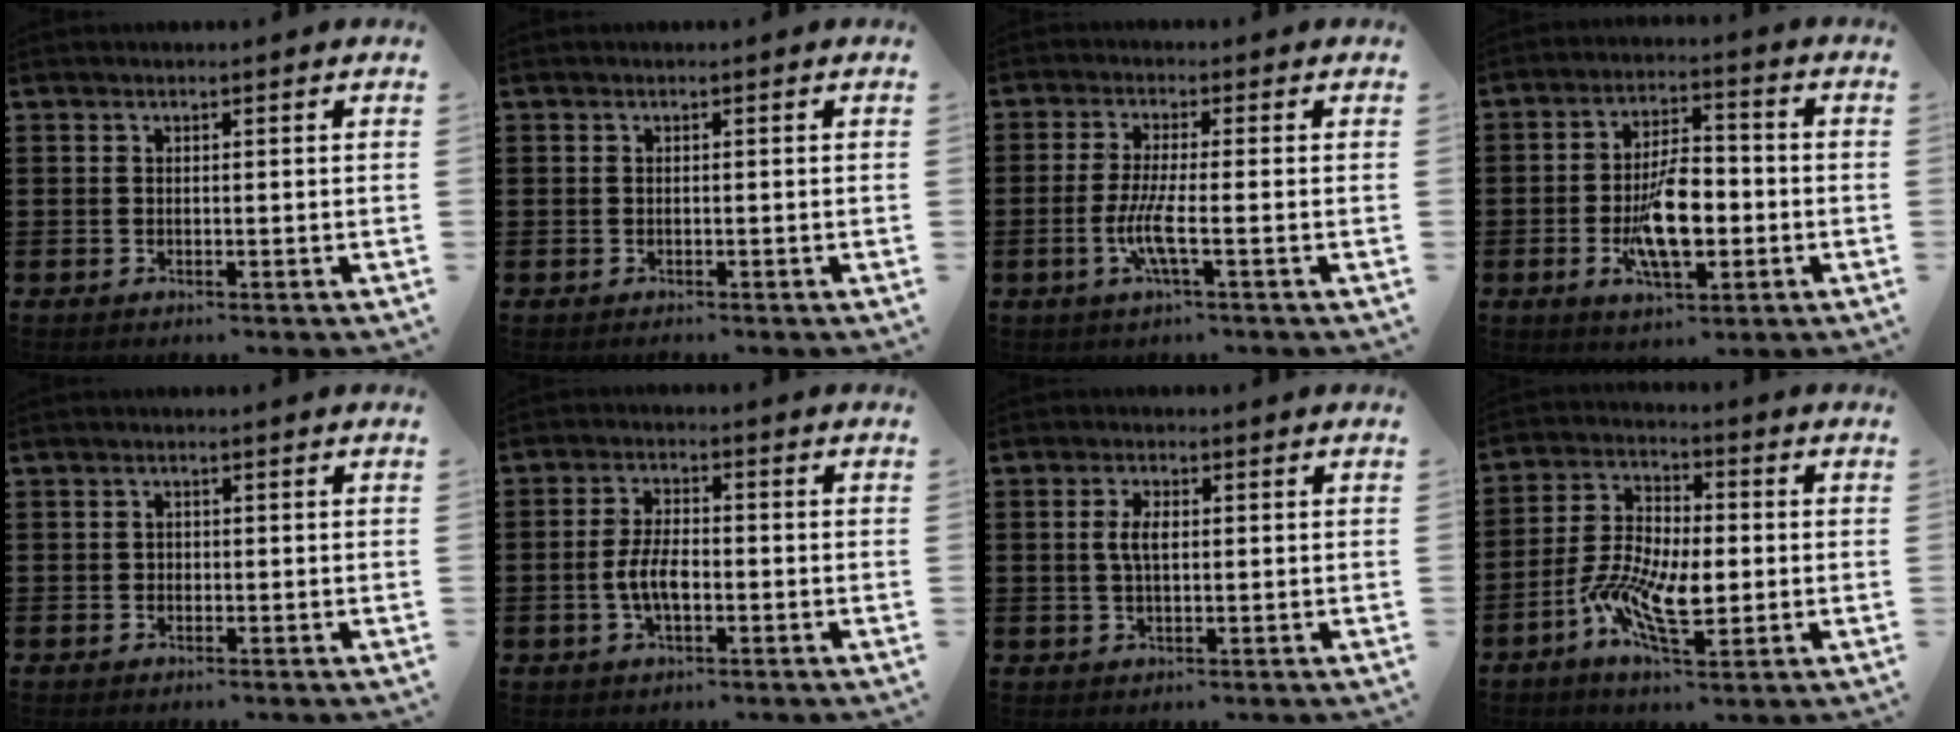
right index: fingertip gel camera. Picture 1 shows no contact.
{"total": 0.0}
{"total": 5.6, "force": [-1.6, 0.5, 5.4], "torque": [-0.120, -0.016, -0.038]}
{"total": 10.2, "force": [-2.4, 4.4, 8.9], "torque": [-0.178, -0.008, -0.046]}
{"total": 0.9, "force": [-0.3, 0.8, 0.4], "torque": [-0.010, 0.000, -0.008]}
{"total": 5.1, "force": [-1.2, 2.2, 4.5], "torque": [-0.106, -0.003, -0.029]}
{"total": 3.3, "force": [0.3, 1.3, 3.1], "torque": [-0.062, 0.006, 0.004]}
{"total": 9.4, "force": [-3.1, 4.0, 8.0], "torque": [-0.172, -0.003, -0.058]}